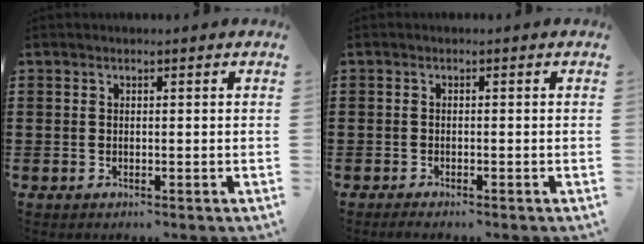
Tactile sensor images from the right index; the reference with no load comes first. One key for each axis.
{"total": 0.9, "fx": -0.9, "fy": -0.1, "fz": 0.1, "tx": -0.004, "ty": -0.004, "tz": -0.018}